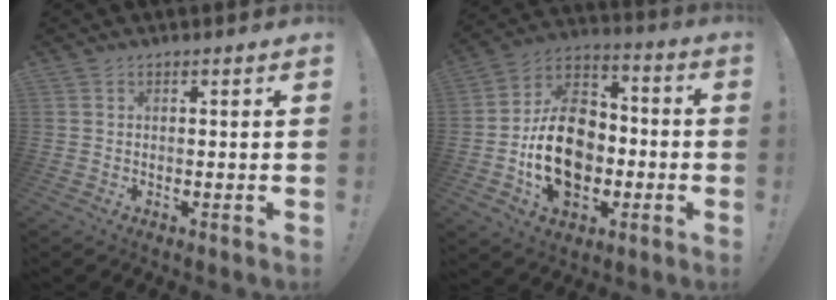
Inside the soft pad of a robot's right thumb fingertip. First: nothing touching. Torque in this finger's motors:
{"motor_torque": [0.48, 0.66, 1.67, -0.39, 0.18]}